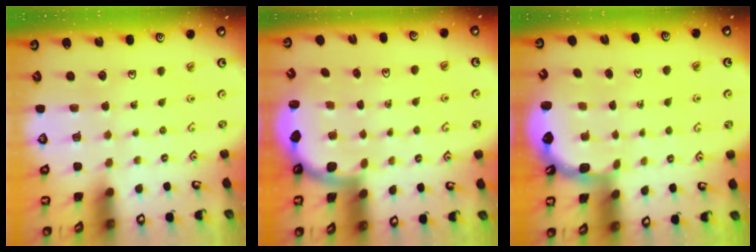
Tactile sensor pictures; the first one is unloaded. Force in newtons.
{"total": 2.6, "press": 2.5, "slide": 0.6}
{"total": 2.5, "press": 2.1, "slide": 1.3}